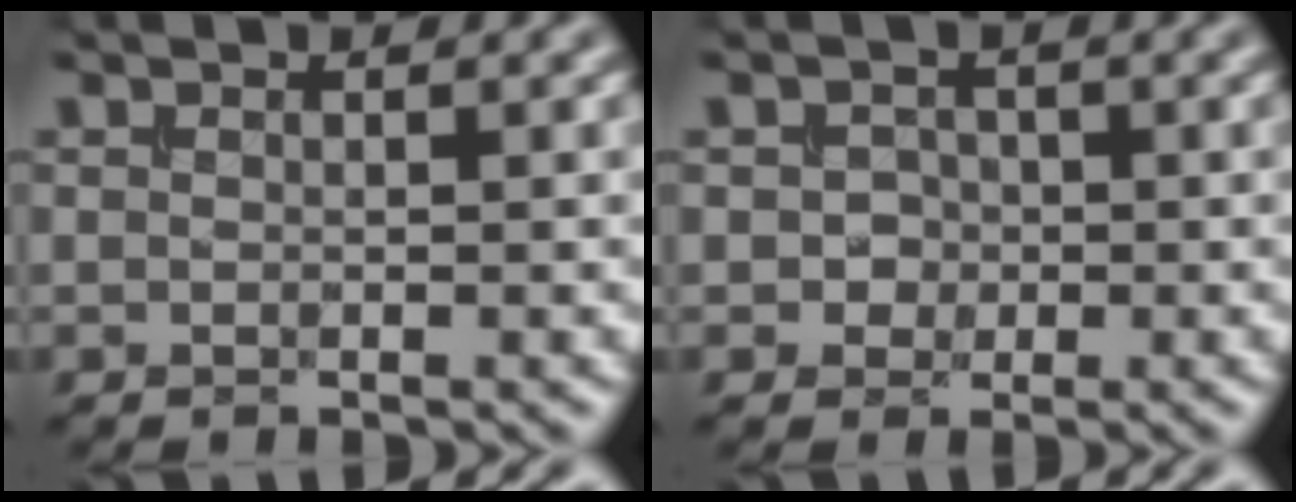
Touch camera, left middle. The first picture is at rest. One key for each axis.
{"total": 1.5, "fx": -0.3, "fy": 1.4, "fz": 0.5, "tx": 0.002, "ty": -0.002, "tz": -0.007}